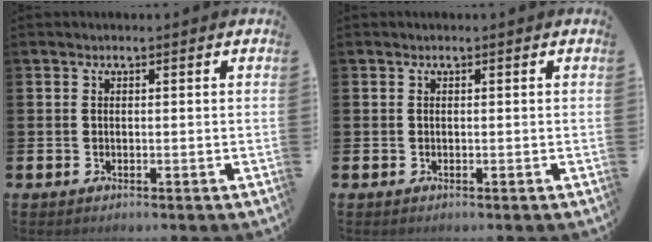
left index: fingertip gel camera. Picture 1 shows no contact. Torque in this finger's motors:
{"motor_torque": [0.00, 0.00, 0.01, 0.00]}